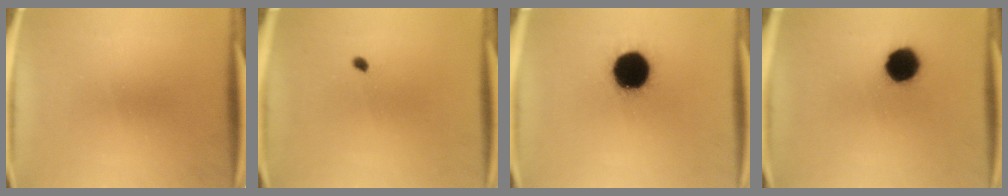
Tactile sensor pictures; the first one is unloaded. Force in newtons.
{"total": 0.8}
{"total": 19.1}
{"total": 10.3}